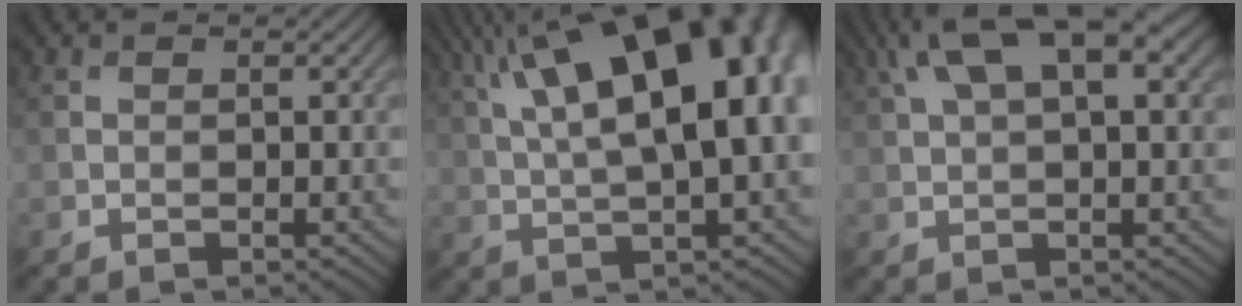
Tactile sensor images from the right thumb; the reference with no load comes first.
{"total": 19.3, "force": [6.4, 8.2, 16.3], "torque": [-0.241, 0.058, 0.095]}
{"total": 12.1, "force": [5.6, 4.9, 9.5], "torque": [-0.180, 0.019, 0.096]}